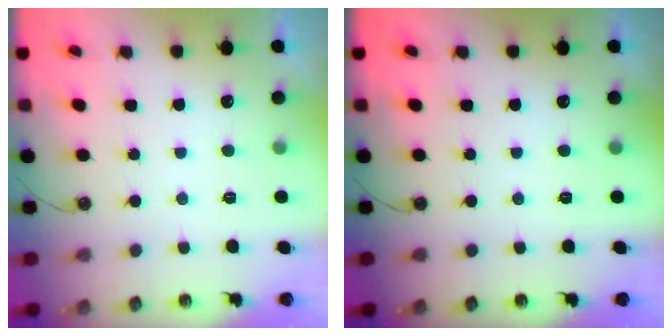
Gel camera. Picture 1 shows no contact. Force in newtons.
{"total": 0.0}